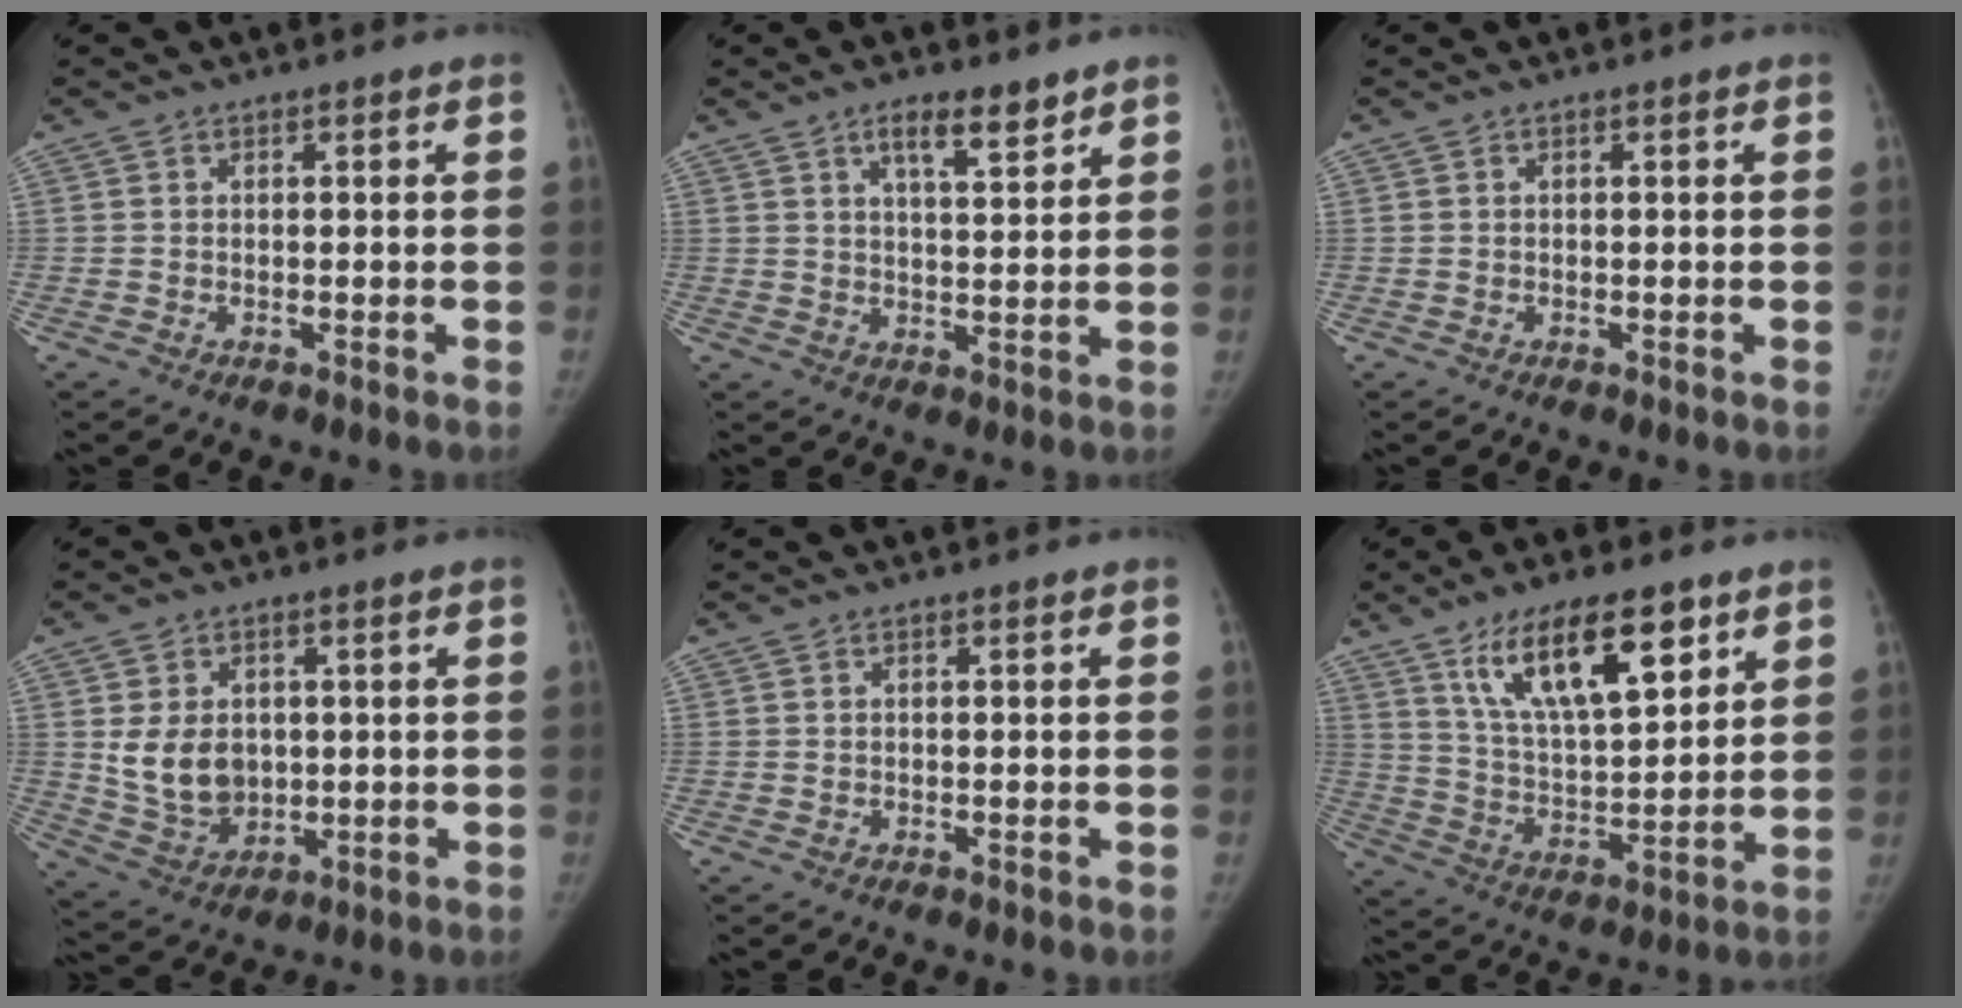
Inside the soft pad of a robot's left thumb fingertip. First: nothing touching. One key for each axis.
{"total": 6.2, "fx": 4.3, "fy": 1.9, "fz": 4.0, "tx": -0.049, "ty": -0.031, "tz": 0.071}
{"total": 0.0}
{"total": 9.4, "fx": 1.0, "fy": 7.2, "fz": 5.9, "tx": -0.074, "ty": -0.016, "tz": 0.038}
{"total": 0.0}
{"total": 17.4, "fx": 9.7, "fy": 6.4, "fz": 12.9, "tx": -0.187, "ty": -0.042, "tz": 0.177}